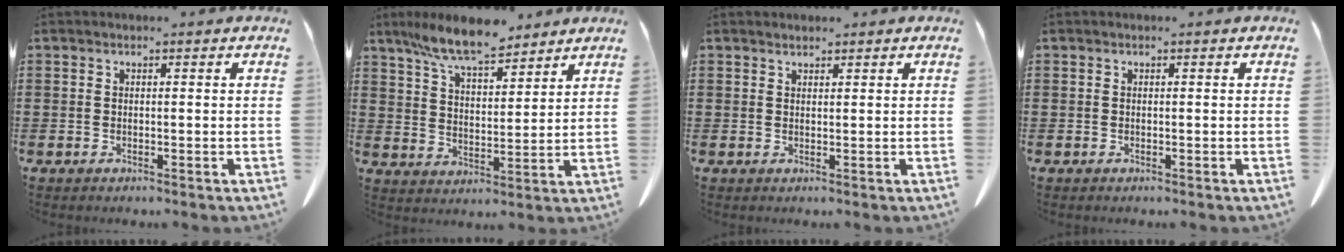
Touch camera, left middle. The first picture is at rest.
{"total": 9.2, "force": [7.8, 1.8, 4.5], "torque": [-0.111, -0.020, 0.147]}
{"total": 1.1, "force": [1.1, 0.2, 0.1], "torque": [-0.005, -0.001, 0.023]}
{"total": 0.0}